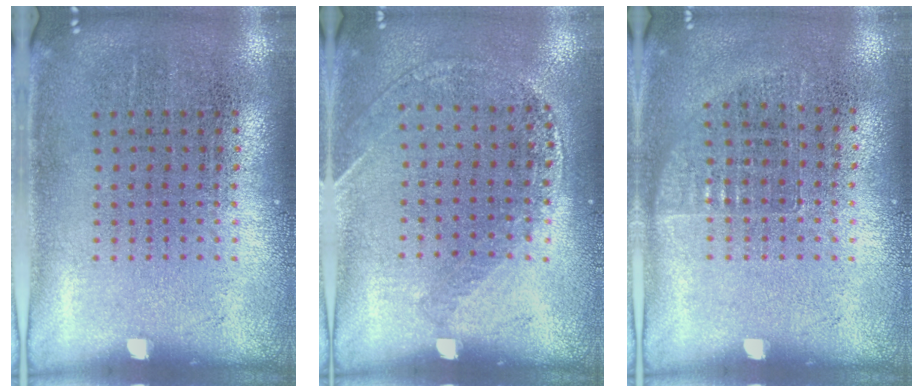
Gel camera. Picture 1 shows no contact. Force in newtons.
{"total": 1.2, "press": 1.1, "slide": 0.3}
{"total": 0.7, "press": 0.7, "slide": 0.1}